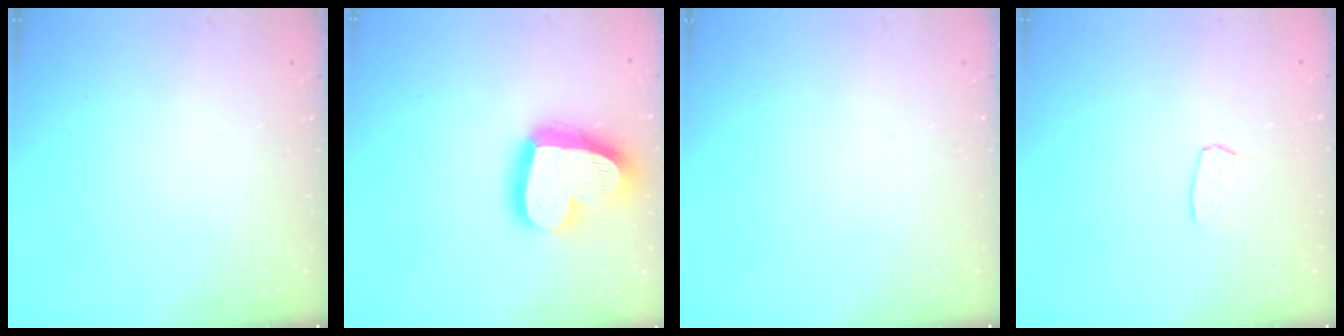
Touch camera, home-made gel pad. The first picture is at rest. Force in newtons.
{"total": 21.6, "press": 21.5, "slide": 1.9}
{"total": 0.0}
{"total": 3.0, "press": 3.0, "slide": 0.2}